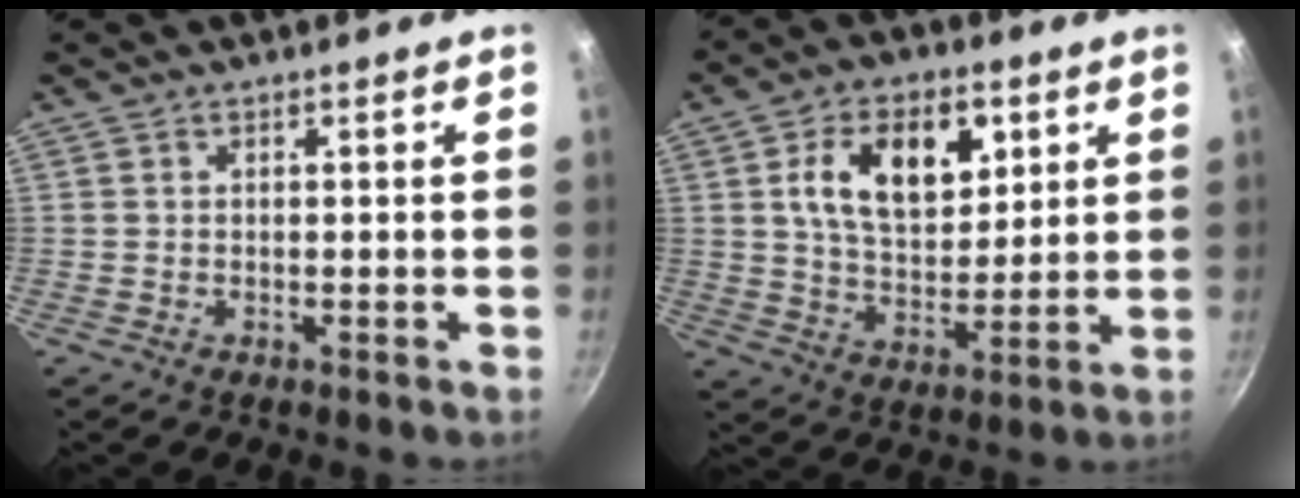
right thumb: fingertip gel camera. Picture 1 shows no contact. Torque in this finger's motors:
{"motor_torque": [0.95, 1.12, 0.28, -0.08, 0.15]}